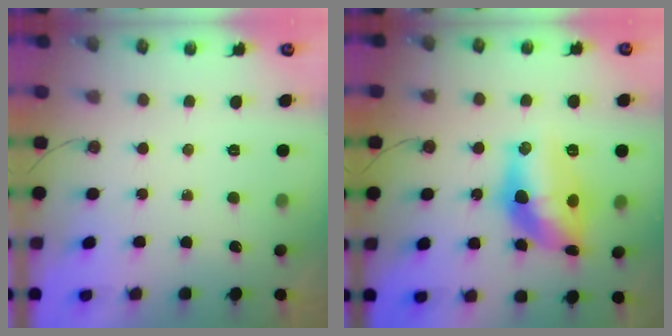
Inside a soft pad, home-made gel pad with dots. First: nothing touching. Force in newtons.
{"total": 15.5, "press": 15.2, "slide": 2.8}